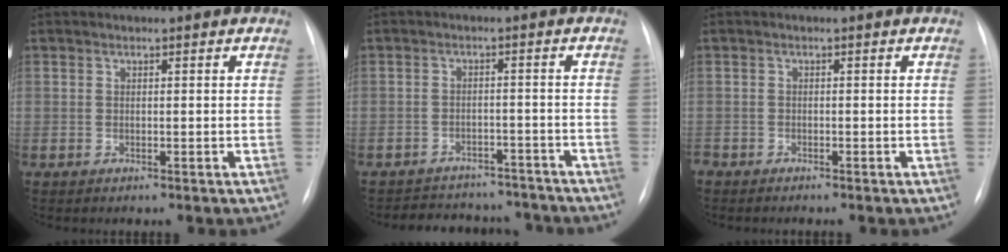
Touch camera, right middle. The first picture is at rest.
{"total": 11.4, "force": [-10.5, 4.2, 1.7], "torque": [-0.022, 0.021, -0.129]}
{"total": 2.0, "force": [-1.8, 0.6, 0.5], "torque": [-0.008, -0.004, -0.028]}